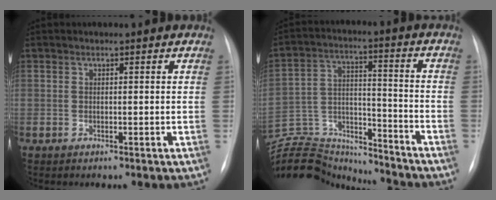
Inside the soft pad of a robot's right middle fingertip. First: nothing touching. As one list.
[{"total": 21.6, "force": [-20.6, 4.7, 4.8], "torque": [-0.137, 0.020, -0.330]}]